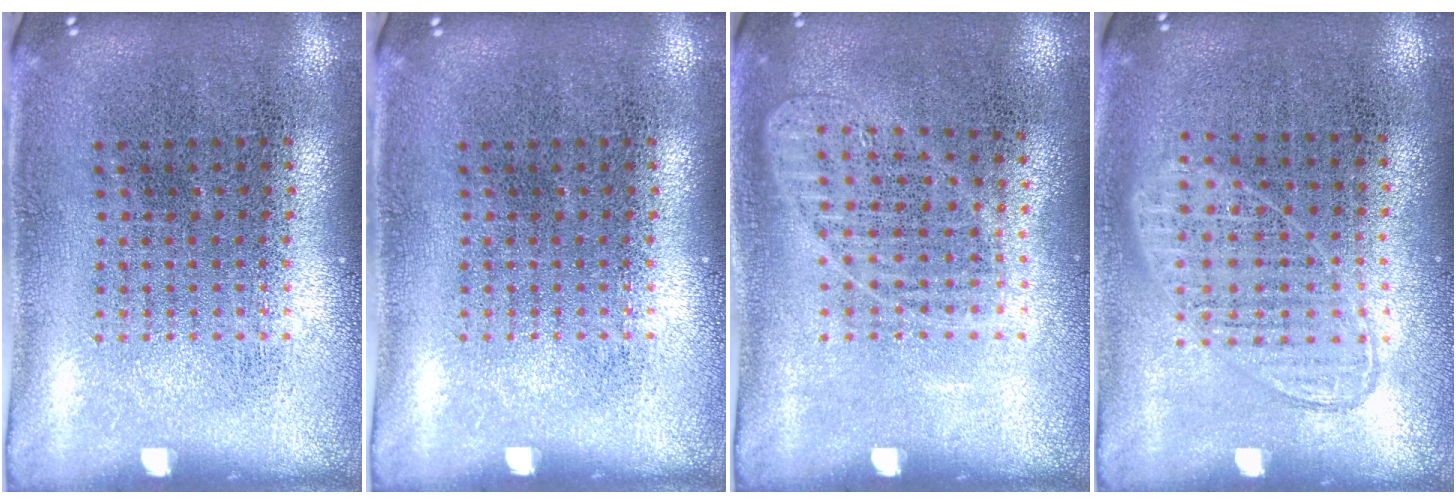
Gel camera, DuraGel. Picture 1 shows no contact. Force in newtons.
{"total": 0.0}
{"total": 1.0, "press": 0.9, "slide": 0.3}
{"total": 0.9, "press": 0.8, "slide": 0.3}